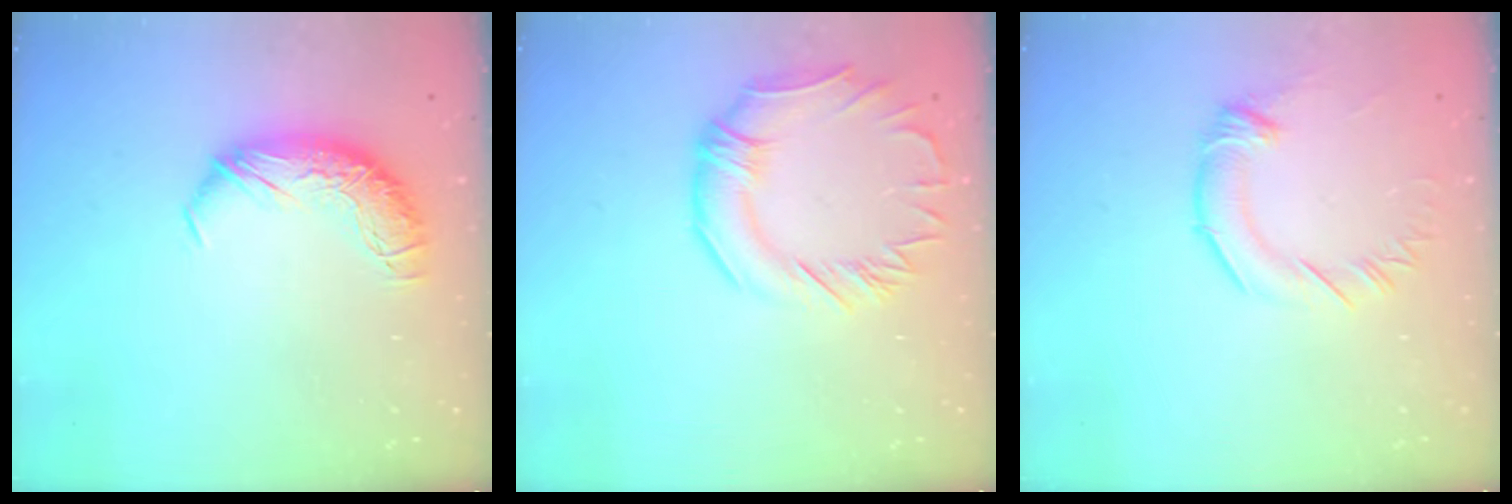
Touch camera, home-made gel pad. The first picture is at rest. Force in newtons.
{"total": 3.1, "press": 3.0, "slide": 1.0}
{"total": 1.9, "press": 1.8, "slide": 0.7}